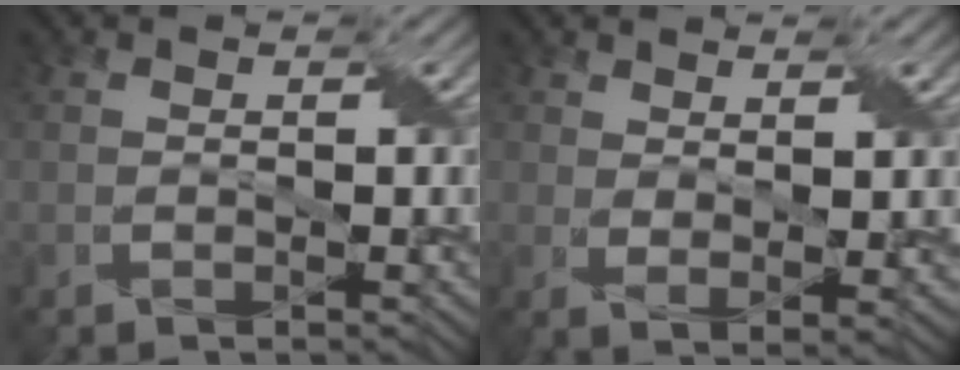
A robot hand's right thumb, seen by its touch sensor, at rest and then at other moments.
{"total": 3.4, "force": [1.7, 0.7, 2.9], "torque": [-0.061, -0.005, 0.035]}